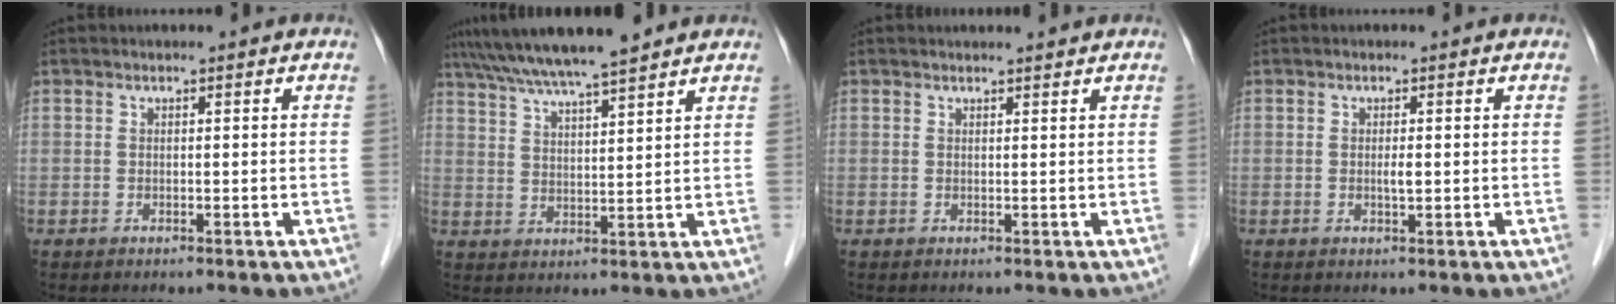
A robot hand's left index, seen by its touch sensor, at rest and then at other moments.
{"total": 11.3, "force": [9.7, 0.1, 5.9], "torque": [-0.103, 0.028, 0.155]}
{"total": 1.4, "force": [1.4, -0.1, 0.1], "torque": [-0.008, -0.001, 0.021]}
{"total": 1.1, "force": [0.0, 0.2, 1.1], "torque": [-0.022, -0.002, 0.000]}